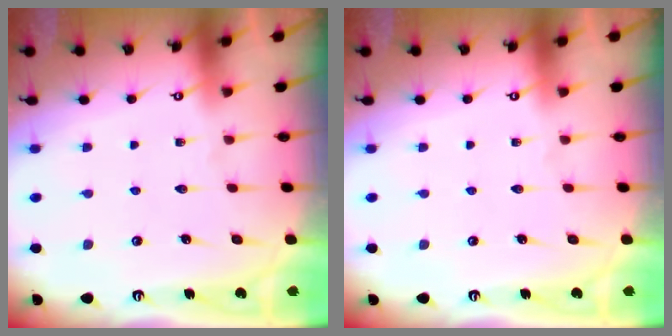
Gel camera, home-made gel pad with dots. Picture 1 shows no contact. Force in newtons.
{"total": 0.0}